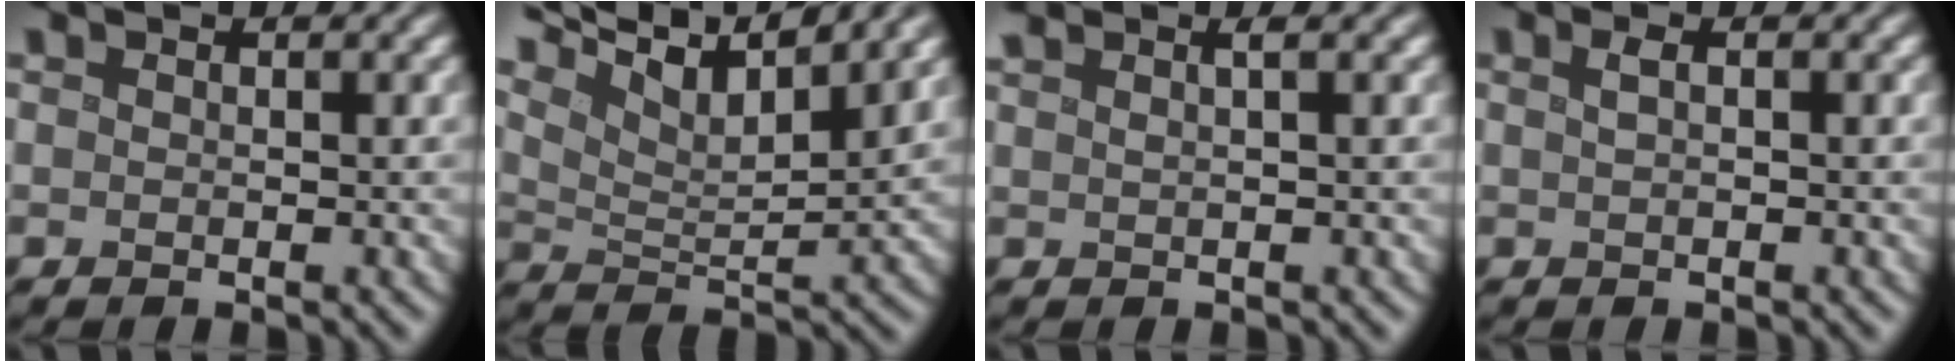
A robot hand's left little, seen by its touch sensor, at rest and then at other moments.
{"total": 9.2, "force": [7.2, 2.1, 5.3], "torque": [-0.106, 0.009, 0.114]}
{"total": 2.5, "force": [1.5, 0.7, 1.8], "torque": [-0.019, 0.006, 0.009]}
{"total": 1.1, "force": [0.4, 0.4, 1.0], "torque": [-0.021, 0.007, 0.006]}